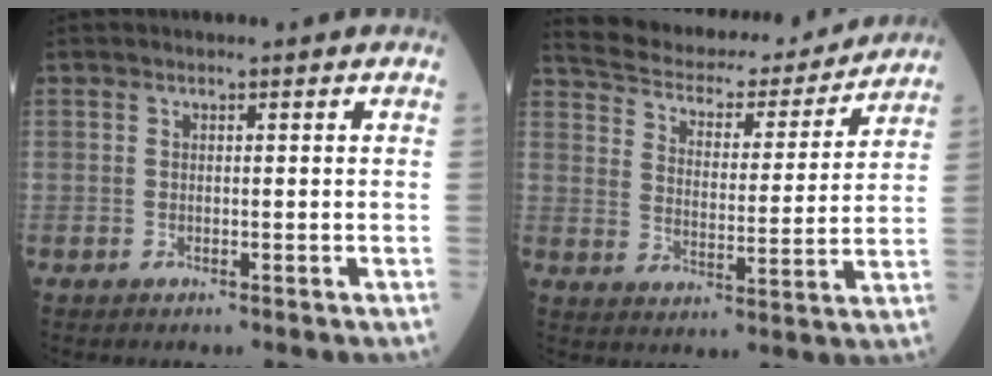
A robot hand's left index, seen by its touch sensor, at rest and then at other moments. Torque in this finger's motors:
{"motor_torque": [-0.51, -0.89, -0.20, 0.04]}